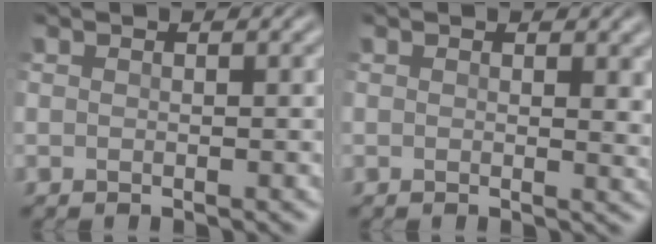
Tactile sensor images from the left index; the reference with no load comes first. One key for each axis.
{"total": 2.1, "fx": 0.9, "fy": 0.7, "fz": 1.8, "tx": -0.014, "ty": -0.002, "tz": 0.016}